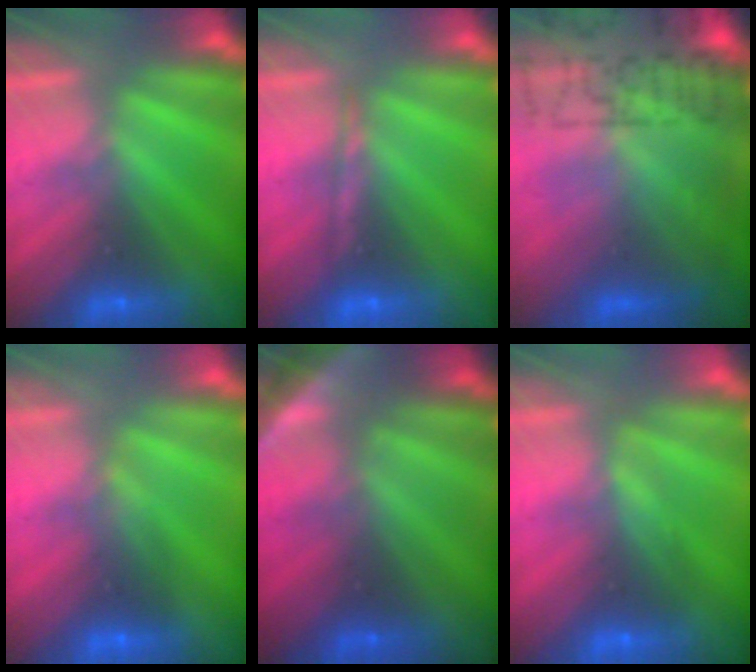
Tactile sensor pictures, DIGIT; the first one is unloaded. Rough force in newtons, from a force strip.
{"total": 1.5}
{"total": 7.5}
{"total": 1.6}
{"total": 4.8}
{"total": 1.7}